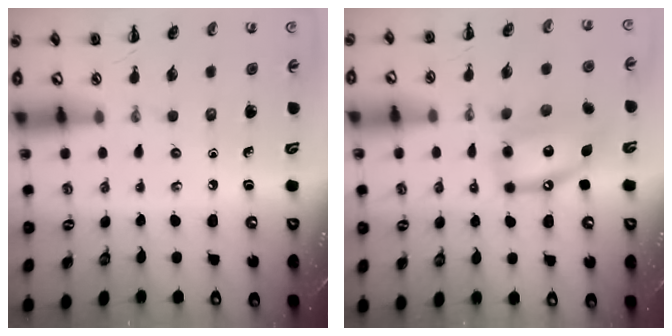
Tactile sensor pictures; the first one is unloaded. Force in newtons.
{"total": 13.2, "press": 12.7, "slide": 3.5}